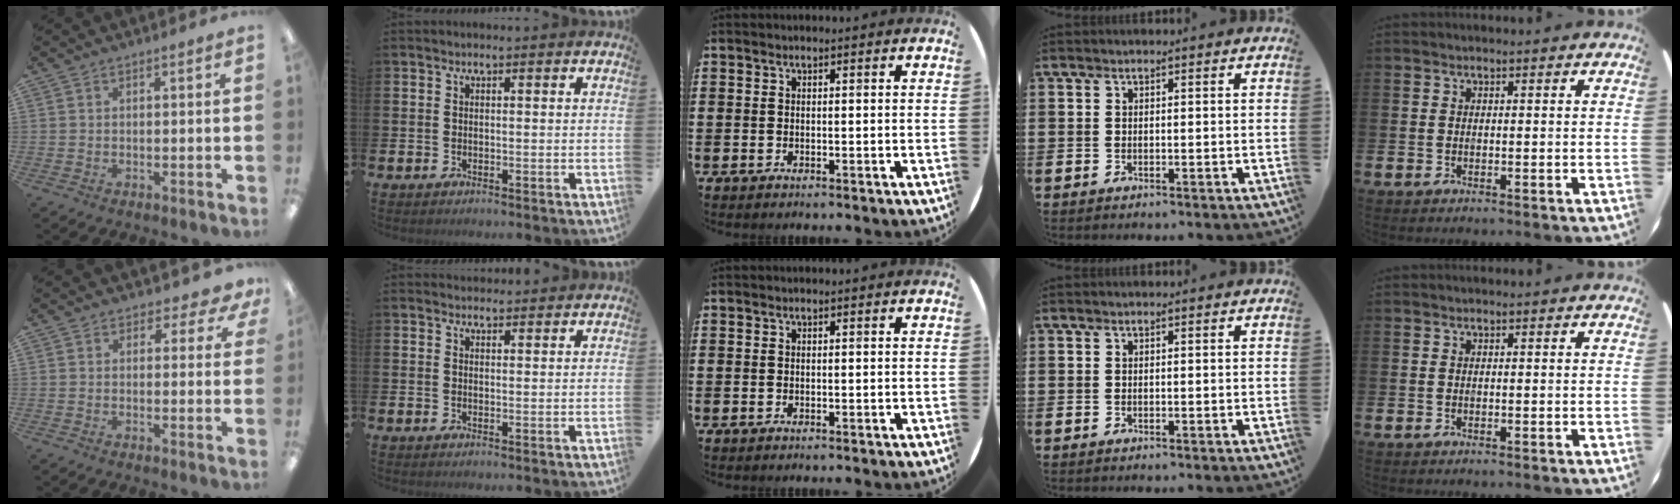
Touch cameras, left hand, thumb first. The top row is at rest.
{"thumb": {"total": 3.1, "force": [1.8, 2.1, 1.3], "torque": [-0.005, -0.009, 0.029]}, "index": {"total": 2.2, "force": [2.1, 0.6, 0.0], "torque": [0.006, -0.010, 0.037]}}